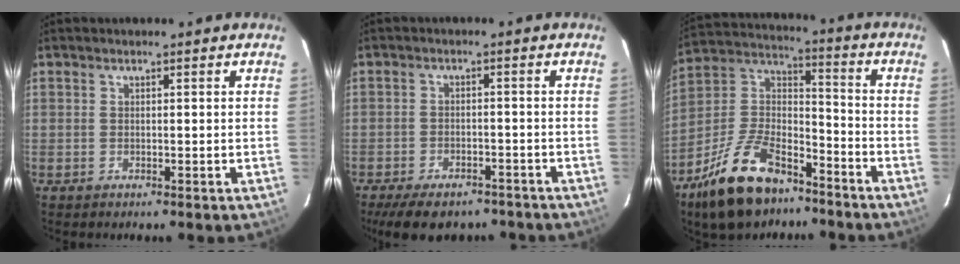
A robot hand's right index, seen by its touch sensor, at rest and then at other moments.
{"total": 12.7, "force": [-9.9, 5.5, 5.7], "torque": [-0.131, -0.007, -0.141]}
{"total": 19.6, "force": [-12.7, 9.6, 11.3], "torque": [-0.236, 0.017, -0.223]}